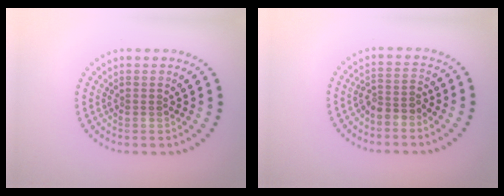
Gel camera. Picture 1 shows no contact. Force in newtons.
{"total": 2.3, "press": 1.8, "slide": 1.3}